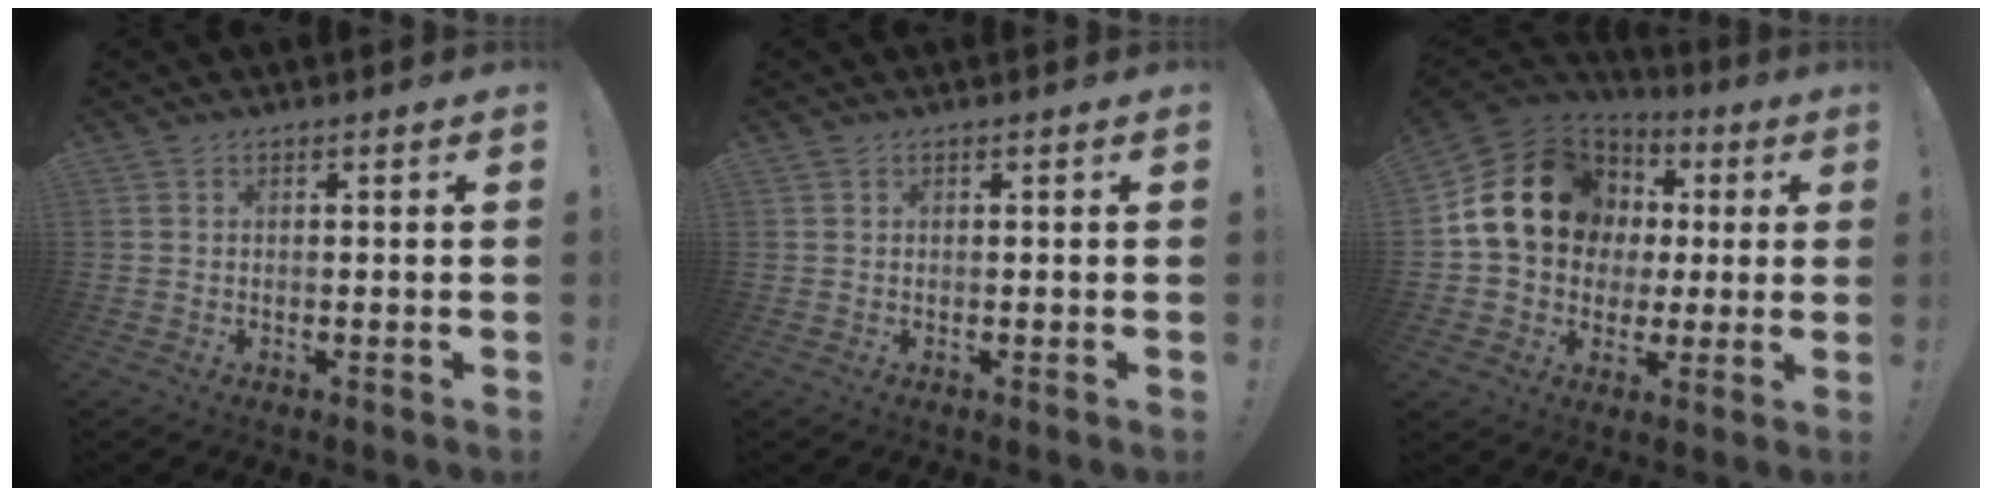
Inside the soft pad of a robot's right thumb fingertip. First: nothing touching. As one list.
[{"total": 0.0}, {"total": 19.4, "force": [4.5, 15.6, 10.6], "torque": [-0.162, -0.002, 0.107]}]